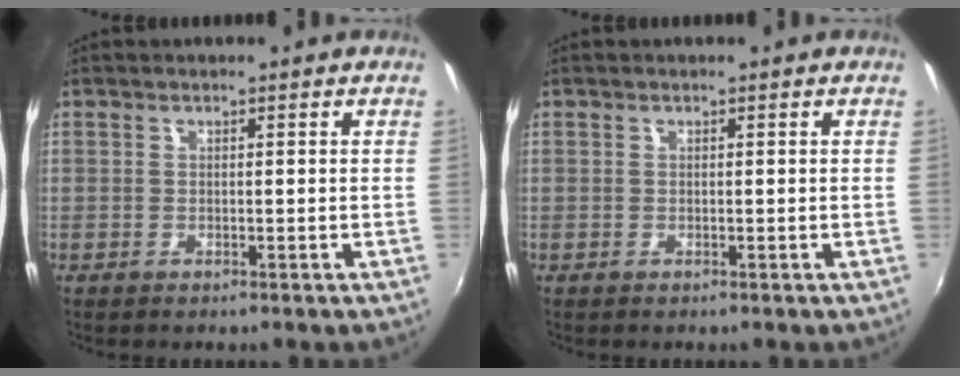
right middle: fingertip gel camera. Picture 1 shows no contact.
{"total": 0.0}